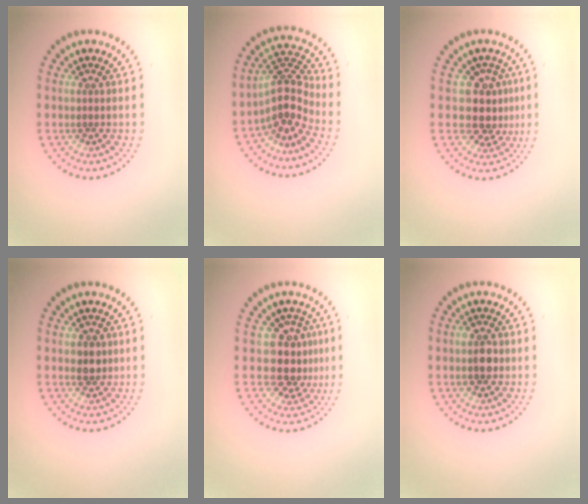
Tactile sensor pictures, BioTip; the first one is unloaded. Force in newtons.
{"total": 3.8, "press": 2.9, "slide": 2.5}
{"total": 3.7, "press": 3.1, "slide": 2.0}
{"total": 1.8, "press": 1.7, "slide": 0.6}
{"total": 3.8, "press": 3.2, "slide": 2.1}
{"total": 2.5, "press": 2.5, "slide": 0.3}